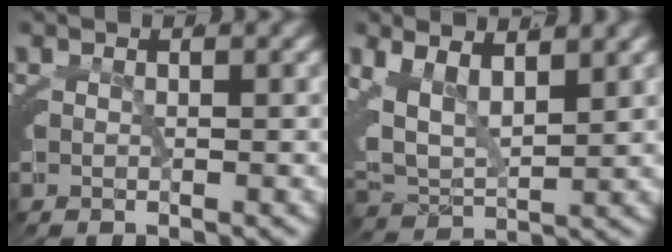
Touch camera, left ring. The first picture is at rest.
{"total": 8.0, "force": [1.6, 6.1, 4.9], "torque": [-0.122, -0.019, 0.029]}